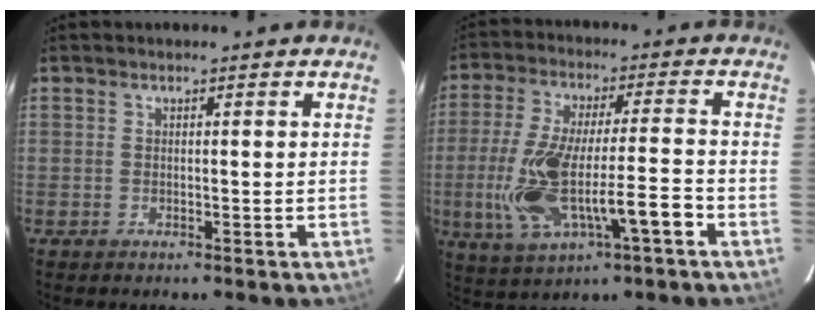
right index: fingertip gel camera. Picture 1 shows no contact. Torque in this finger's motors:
{"motor_torque": [0.57, -0.10, 0.43, 0.21]}